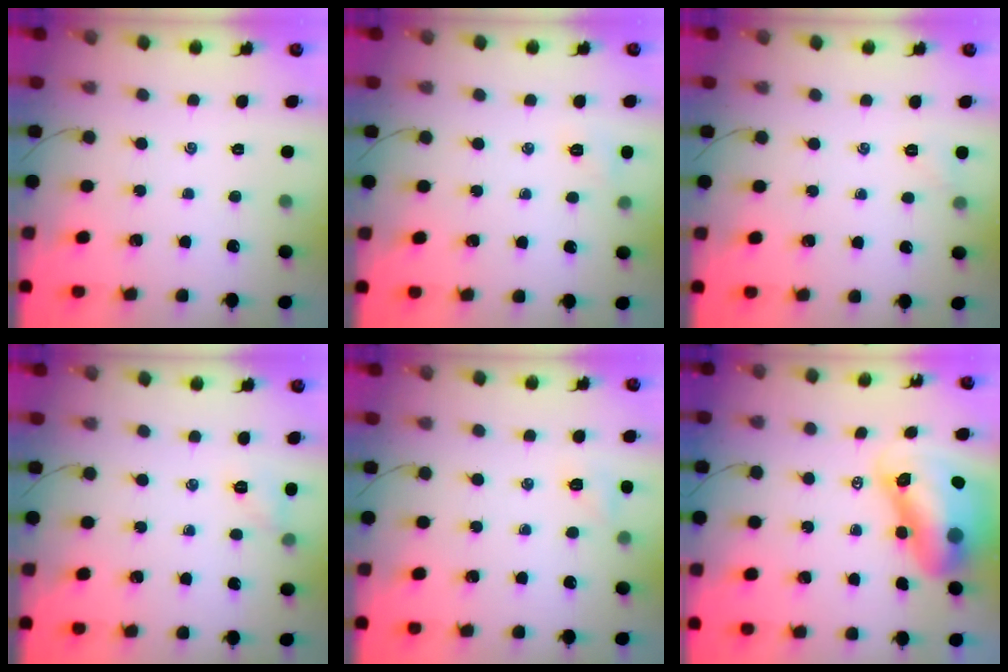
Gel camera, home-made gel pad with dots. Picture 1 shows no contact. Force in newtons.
{"total": 5.2, "press": 5.0, "slide": 1.3}
{"total": 3.8, "press": 3.6, "slide": 1.0}
{"total": 5.5, "press": 5.3, "slide": 1.7}
{"total": 5.9, "press": 5.8, "slide": 1.1}
{"total": 12.3, "press": 11.7, "slide": 3.7}